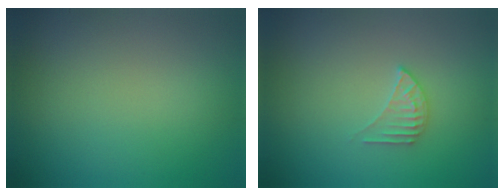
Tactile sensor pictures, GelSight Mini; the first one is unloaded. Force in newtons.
{"total": 1.7, "press": 1.7, "slide": 0.1}